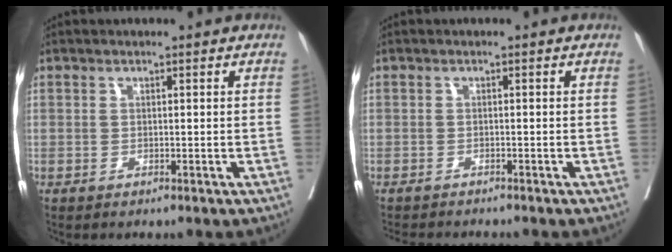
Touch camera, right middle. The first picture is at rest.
{"total": 3.8, "force": [-3.7, -0.1, 0.8], "torque": [-0.005, -0.013, -0.058]}